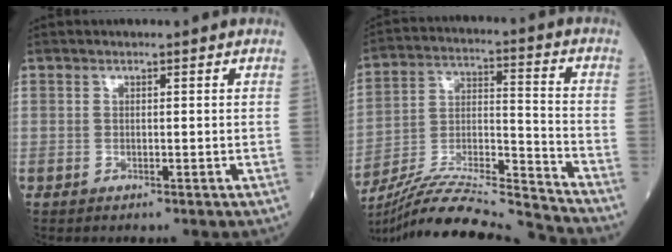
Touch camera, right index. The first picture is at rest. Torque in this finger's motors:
{"motor_torque": [-0.39, -0.55, 0.27, 0.10]}